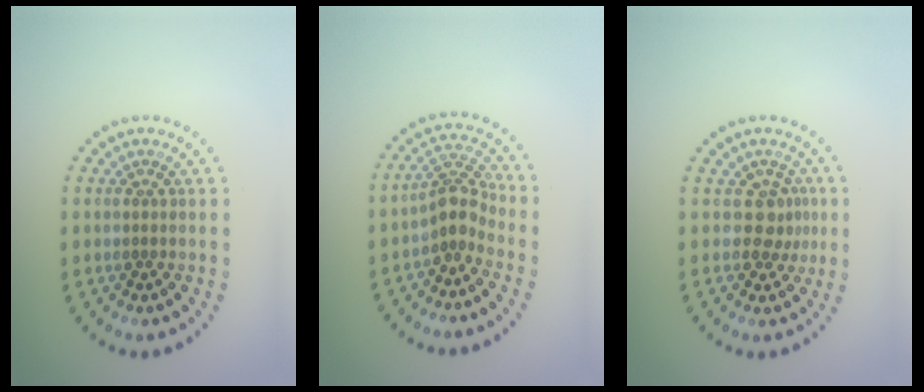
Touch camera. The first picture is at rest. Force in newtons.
{"total": 2.9, "press": 2.2, "slide": 1.9}
{"total": 2.0, "press": 1.6, "slide": 1.1}